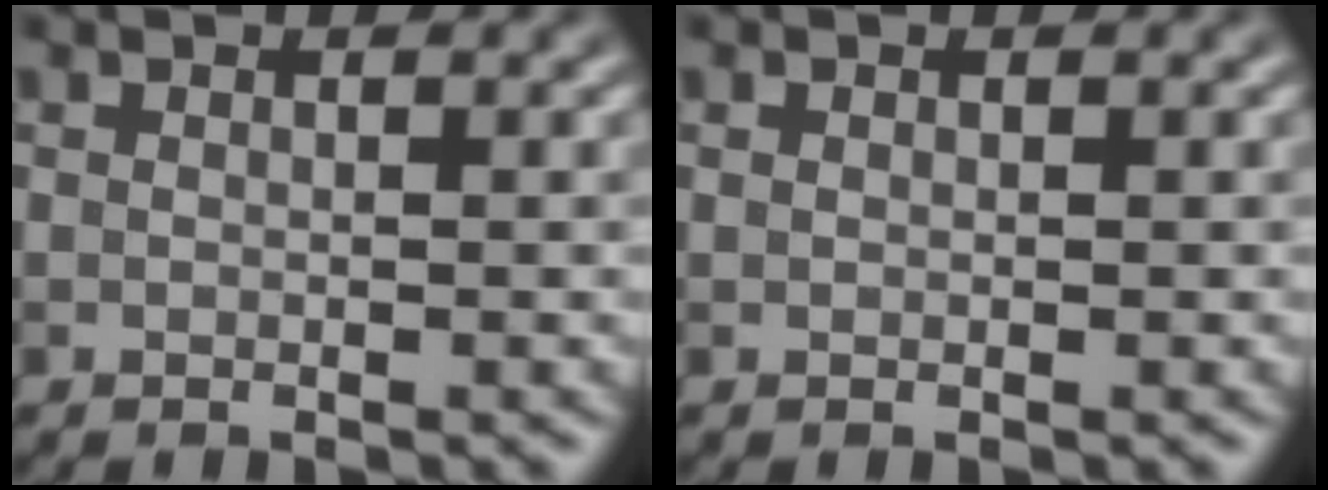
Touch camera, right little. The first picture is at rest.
{"total": 0.0}